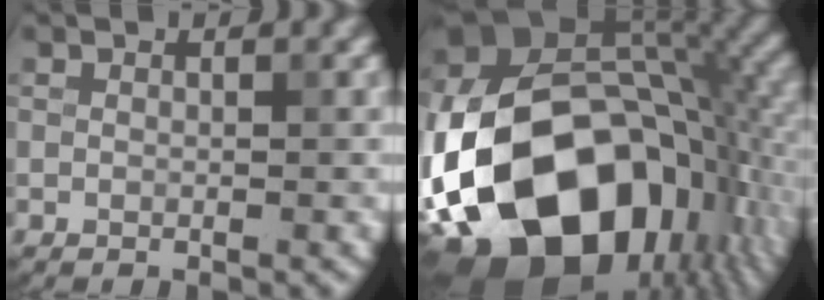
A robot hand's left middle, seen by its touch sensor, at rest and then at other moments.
{"total": 21.5, "force": [-6.9, 14.4, 14.4], "torque": [-0.302, -0.032, -0.107]}